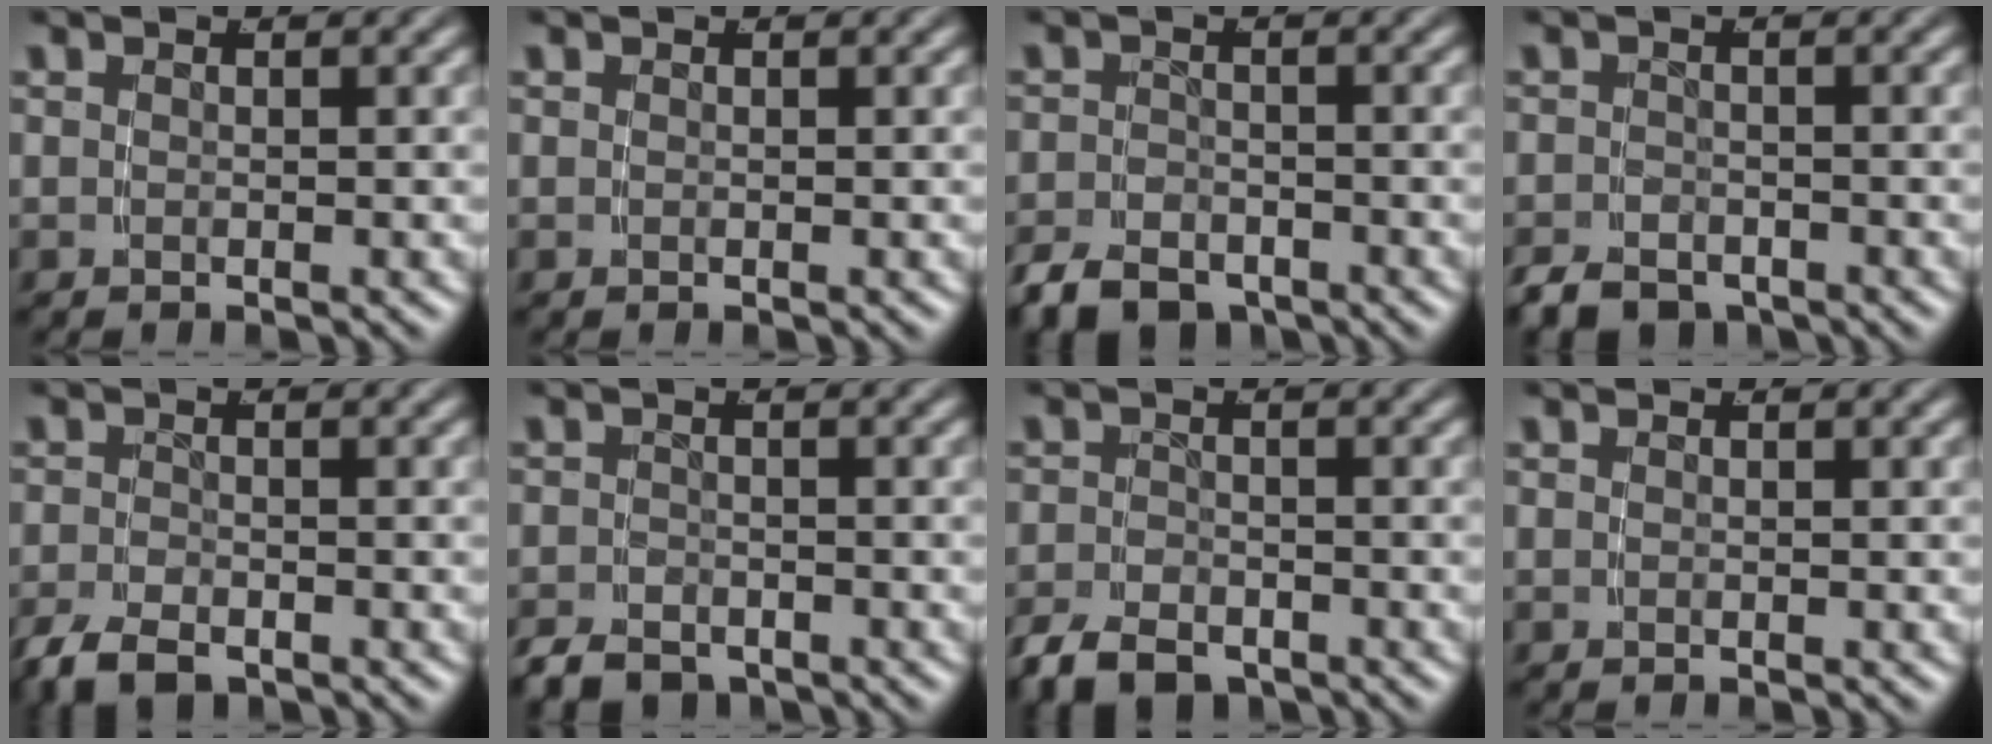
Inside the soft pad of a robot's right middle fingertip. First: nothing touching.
{"total": 0.0}
{"total": 4.8, "force": [-3.8, 2.4, 1.7], "torque": [-0.018, -0.012, -0.063]}
{"total": 4.0, "force": [-3.3, 1.9, 1.2], "torque": [-0.012, -0.012, -0.054]}
{"total": 3.5, "force": [-2.5, 1.7, 1.7], "torque": [-0.042, -0.017, -0.038]}
{"total": 3.6, "force": [-2.9, 1.7, 1.1], "torque": [-0.013, -0.011, -0.048]}
{"total": 4.3, "force": [-3.3, 2.1, 1.7], "torque": [-0.028, -0.012, -0.055]}
{"total": 0.0}